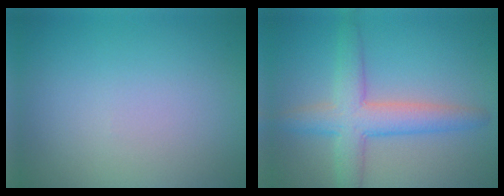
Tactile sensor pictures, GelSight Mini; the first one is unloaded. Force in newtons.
{"total": 5.2, "press": 5.2, "slide": 0.2}